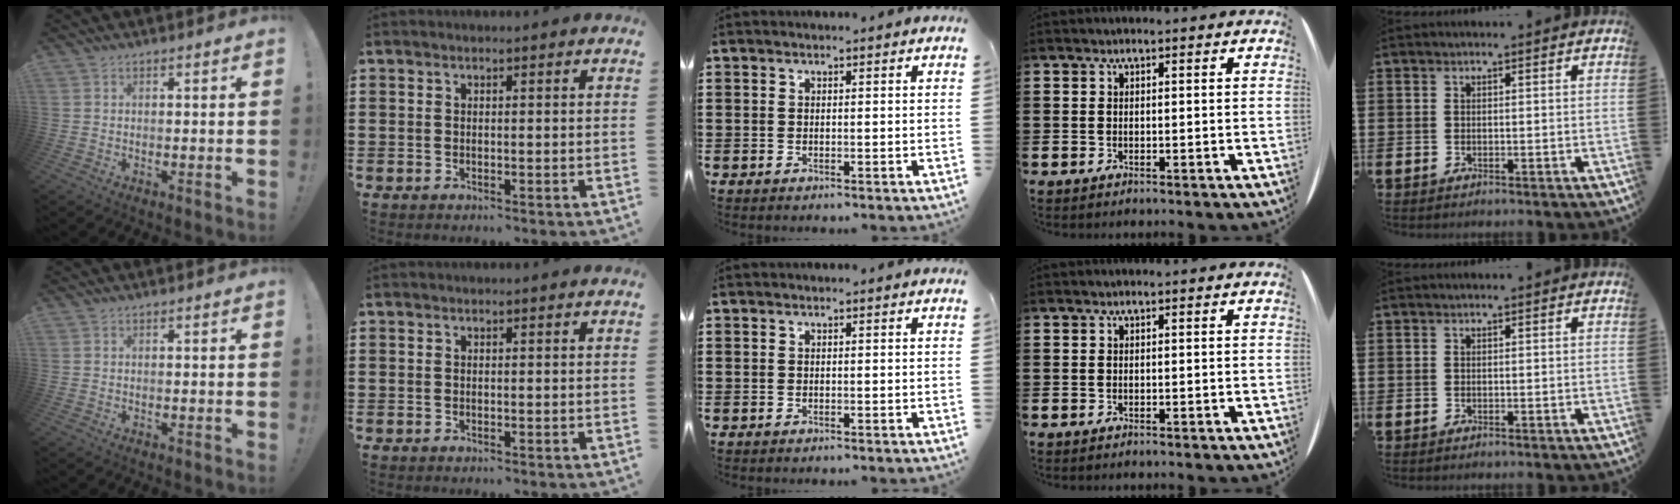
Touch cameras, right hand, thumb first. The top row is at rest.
{}